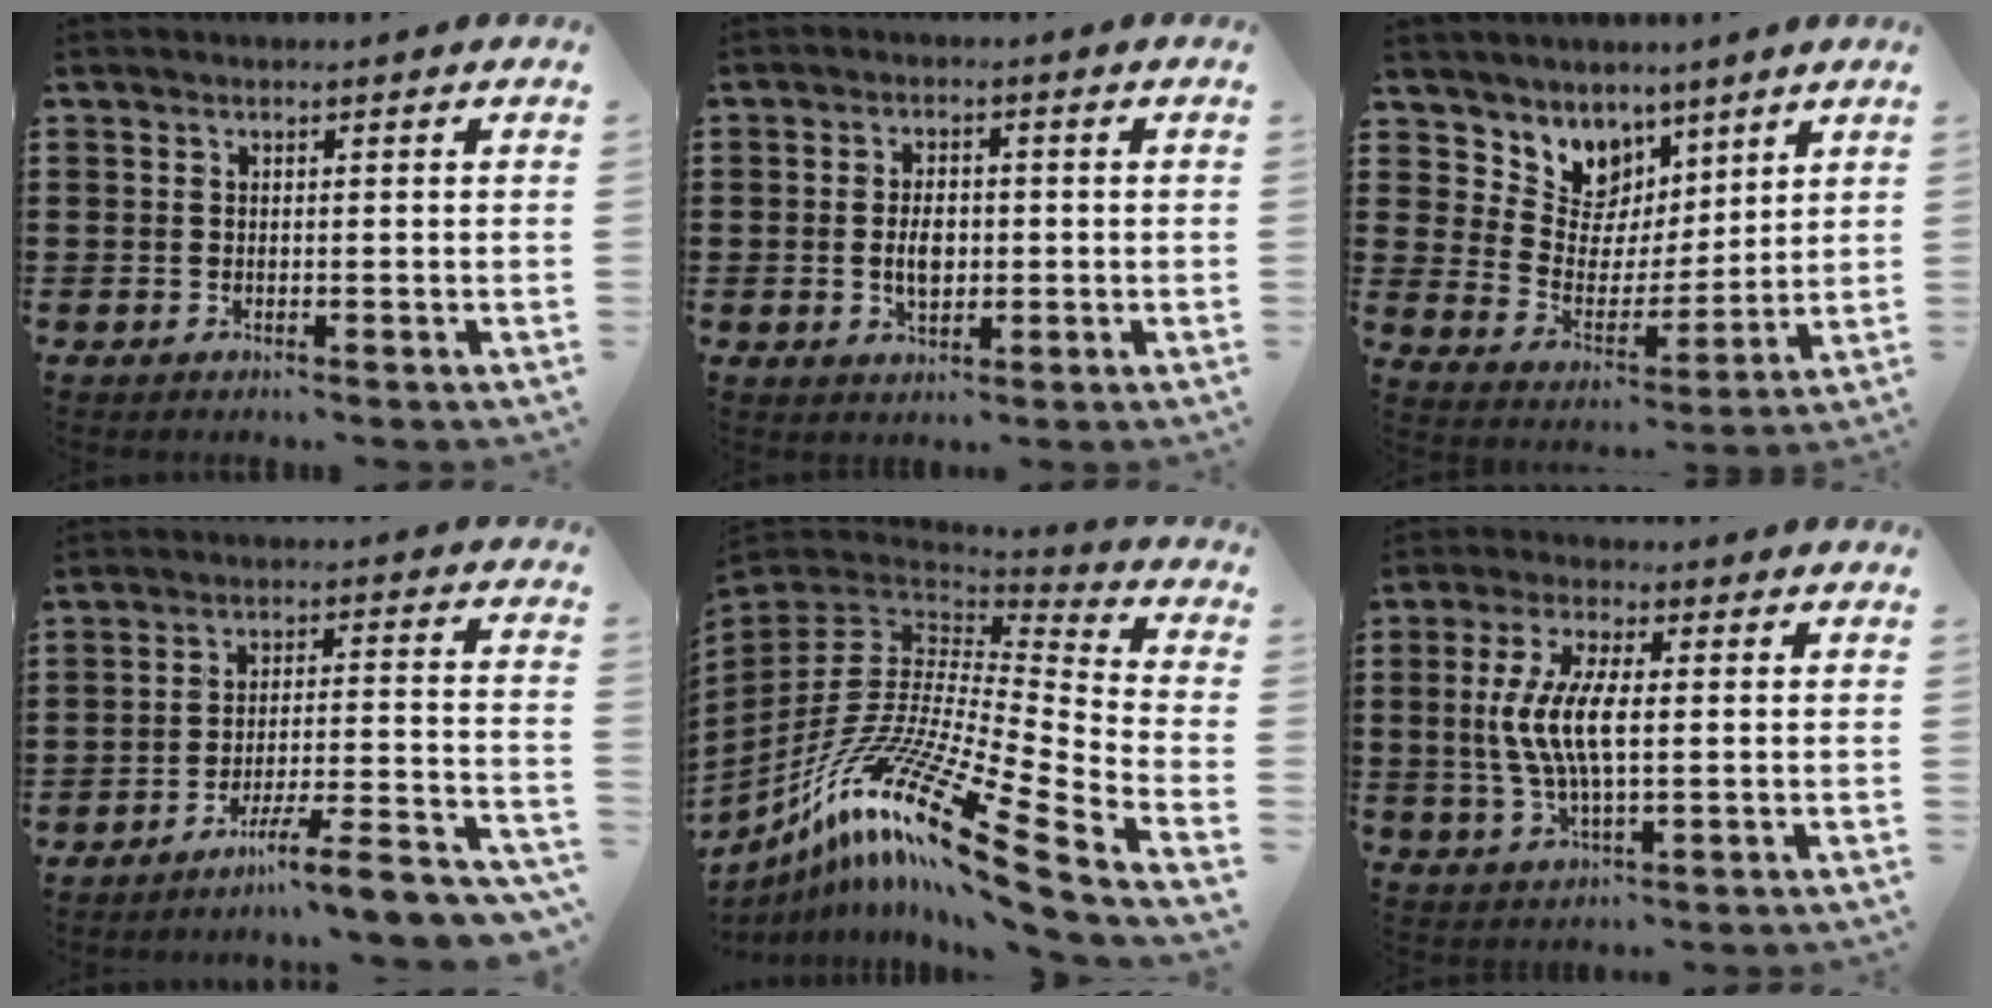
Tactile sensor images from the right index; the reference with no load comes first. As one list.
[{"total": 4.0, "force": [-0.3, 2.4, 3.2], "torque": [-0.053, 0.003, -0.007]}, {"total": 7.0, "force": [4.8, 5.1, -0.5], "torque": [-0.037, -0.056, 0.089]}, {"total": 7.4, "force": [-6.3, 0.2, 3.9], "torque": [-0.056, -0.005, -0.122]}, {"total": 19.8, "force": [-11.6, 4.4, 15.4], "torque": [-0.334, 0.014, -0.227]}, {"total": 9.0, "force": [0.4, 3.2, 8.4], "torque": [-0.189, -0.003, -0.003]}]